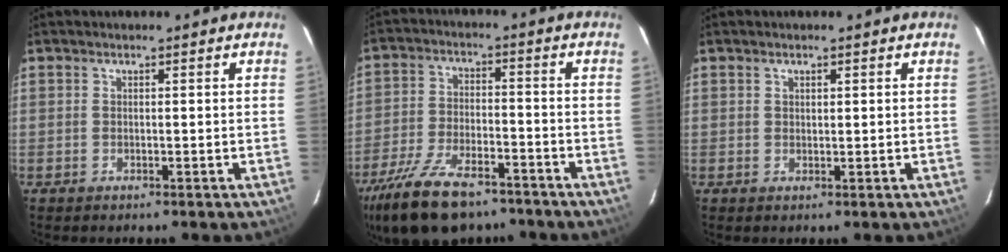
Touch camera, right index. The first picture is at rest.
{"total": 18.6, "force": [-13.6, 7.8, 10.1], "torque": [-0.222, -0.030, -0.229]}
{"total": 0.8, "force": [0.5, 0.5, 0.3], "torque": [-0.004, 0.002, 0.010]}